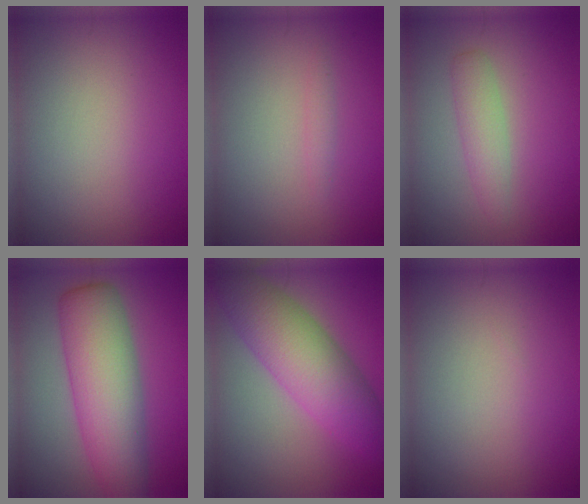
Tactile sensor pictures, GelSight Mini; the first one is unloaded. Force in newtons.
{"total": 0.7, "press": 0.7, "slide": 0.1}
{"total": 2.3, "press": 2.3, "slide": 0.0}
{"total": 8.5, "press": 8.5, "slide": 0.2}
{"total": 7.9, "press": 7.9, "slide": 0.2}
{"total": 0.0}